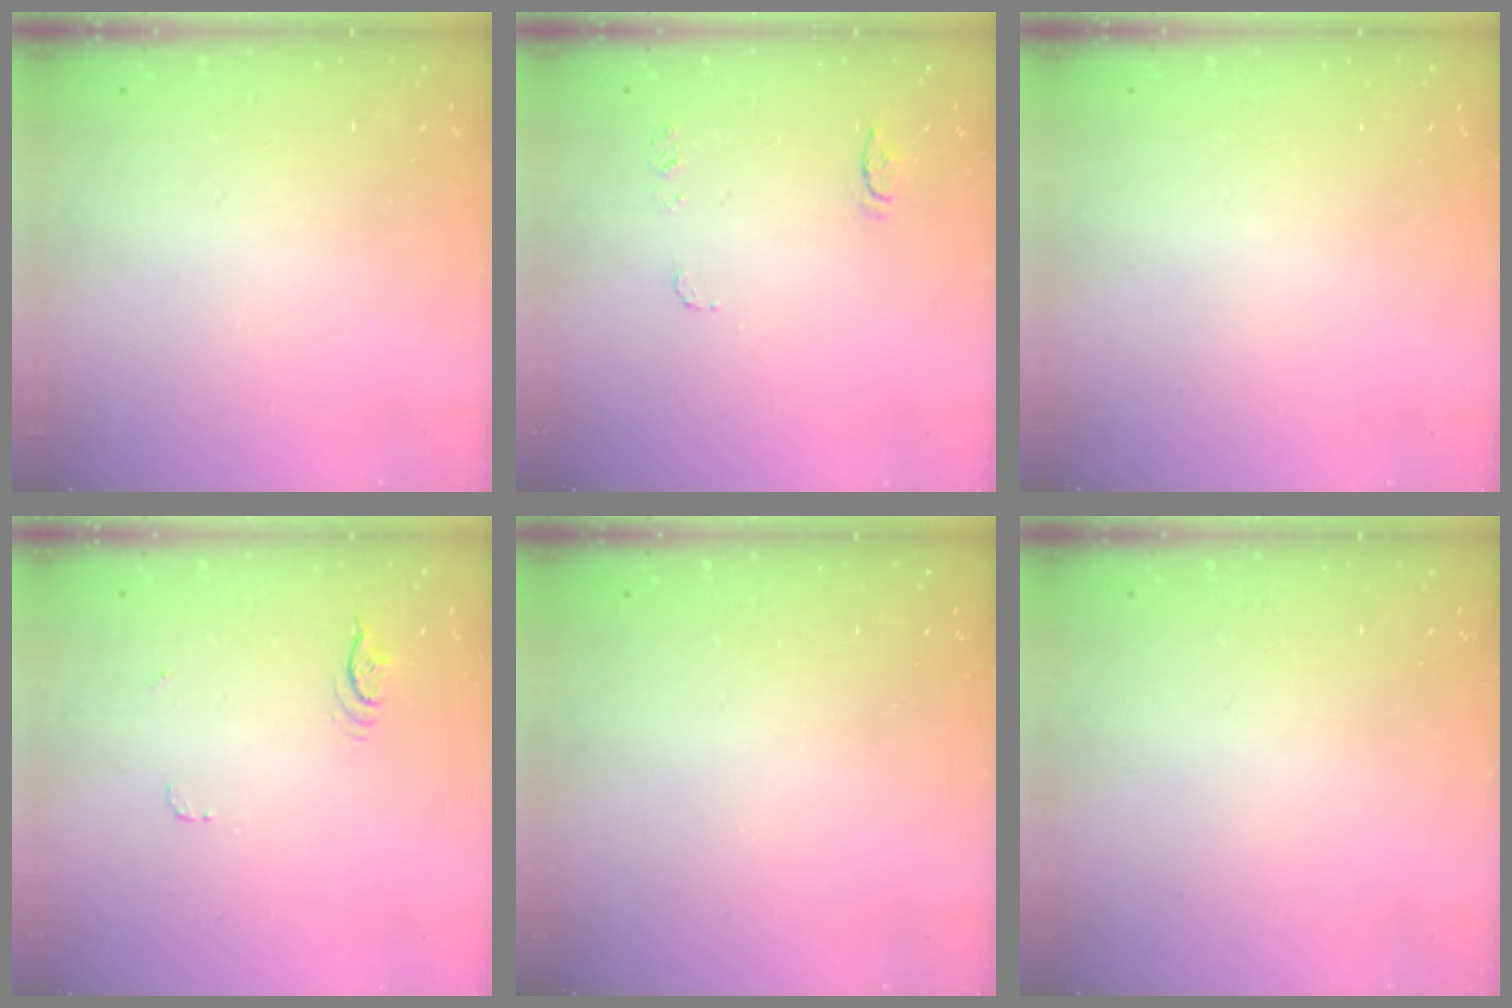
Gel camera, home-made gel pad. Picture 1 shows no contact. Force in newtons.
{"total": 6.9, "press": 6.9, "slide": 0.5}
{"total": 0.0}
{"total": 3.8, "press": 3.5, "slide": 1.6}
{"total": 0.0}
{"total": 0.0}